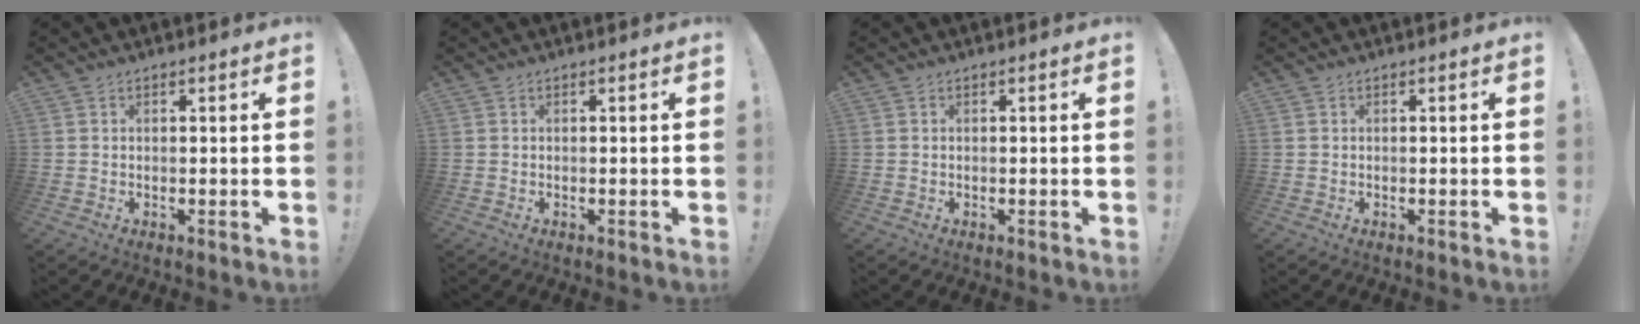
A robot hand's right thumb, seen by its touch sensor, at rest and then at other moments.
{"total": 0.0}
{"total": 0.0}
{"total": 0.0}